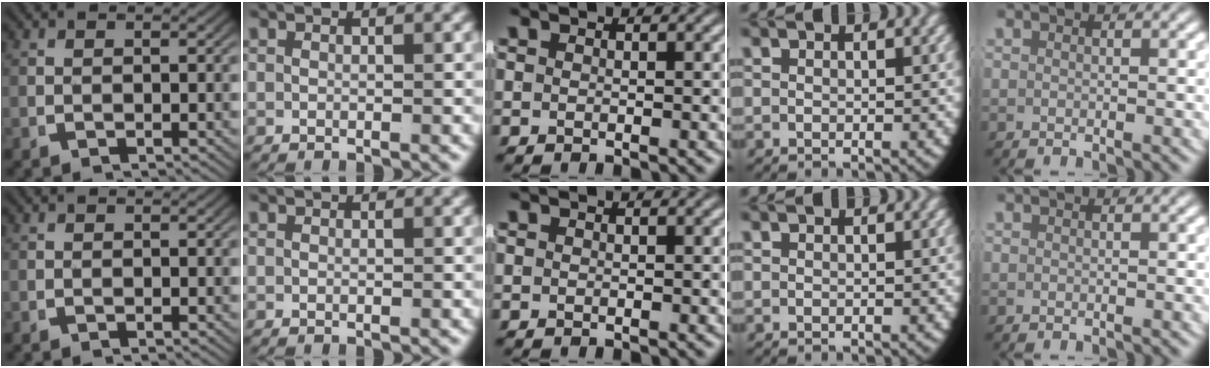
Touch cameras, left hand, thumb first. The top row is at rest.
{}